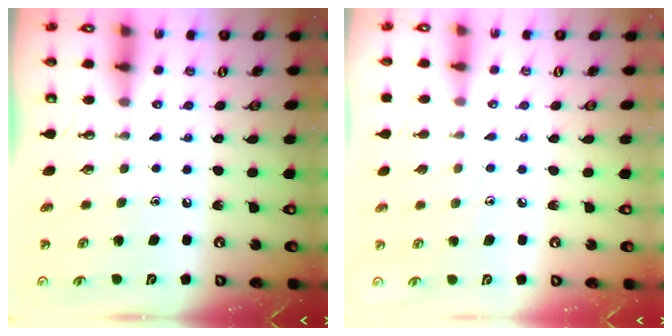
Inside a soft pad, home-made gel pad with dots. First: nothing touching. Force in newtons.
{"total": 4.4, "press": 4.3, "slide": 0.4}